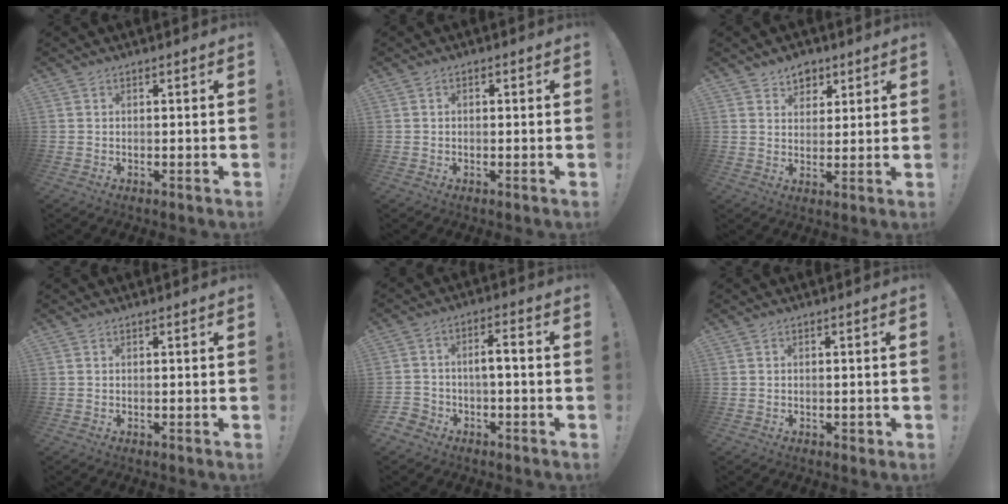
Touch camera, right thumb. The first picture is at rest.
{"total": 0.8, "force": [-0.4, 0.6, 0.4], "torque": [-0.007, 0.004, -0.007]}
{"total": 6.5, "force": [4.2, 4.8, 1.0], "torque": [-0.002, -0.032, 0.080]}
{"total": 0.0}
{"total": 4.7, "force": [-2.6, 2.5, 3.0], "torque": [-0.060, 0.007, -0.052]}
{"total": 1.3, "force": [-0.1, 1.0, 0.8], "torque": [-0.004, 0.000, -0.003]}